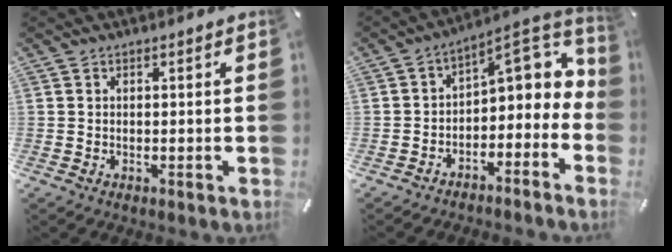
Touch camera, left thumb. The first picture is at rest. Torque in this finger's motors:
{"motor_torque": [-0.25, 0.88, 0.70, 0.64, 0.08]}